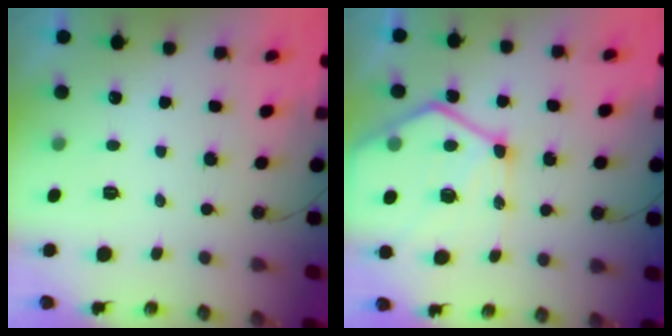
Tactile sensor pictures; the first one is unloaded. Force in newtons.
{"total": 19.1, "press": 19.0, "slide": 2.2}